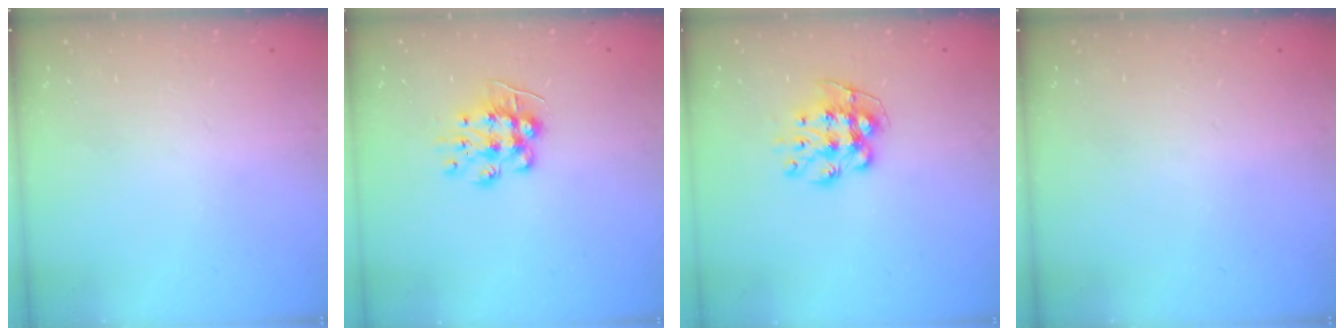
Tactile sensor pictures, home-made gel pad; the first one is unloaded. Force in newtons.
{"total": 9.4, "press": 9.4, "slide": 0.6}
{"total": 9.5, "press": 9.4, "slide": 0.8}
{"total": 0.0}